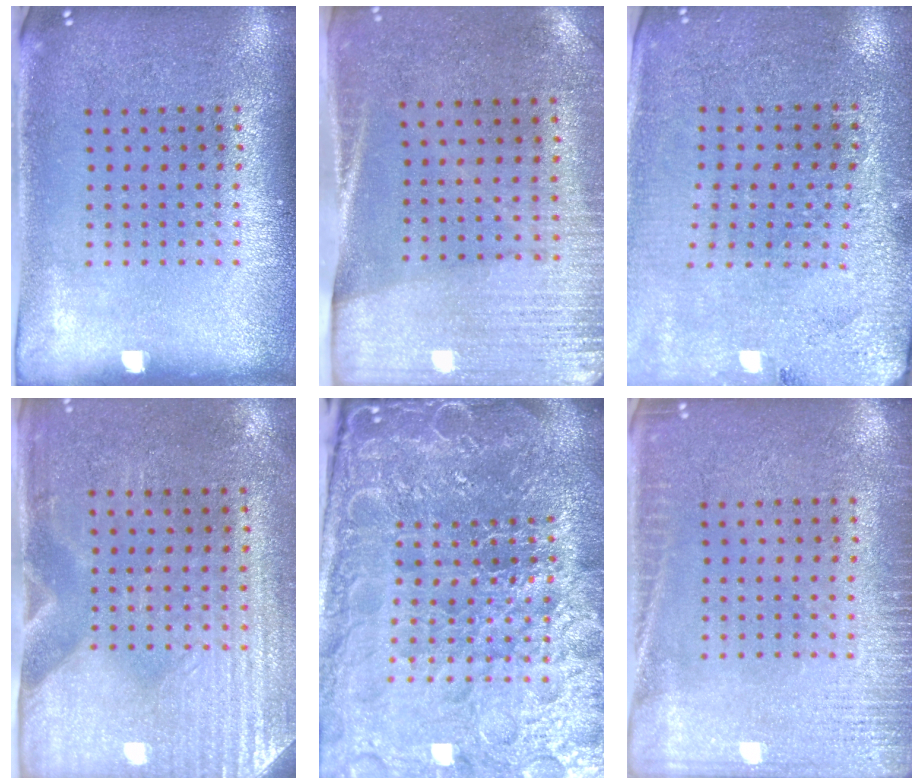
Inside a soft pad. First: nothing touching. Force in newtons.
{"total": 2.7, "press": 2.4, "slide": 1.2}
{"total": 2.8, "press": 2.8, "slide": 0.3}
{"total": 3.0, "press": 2.6, "slide": 1.5}
{"total": 6.8, "press": 6.0, "slide": 3.2}
{"total": 2.9, "press": 2.9, "slide": 0.4}